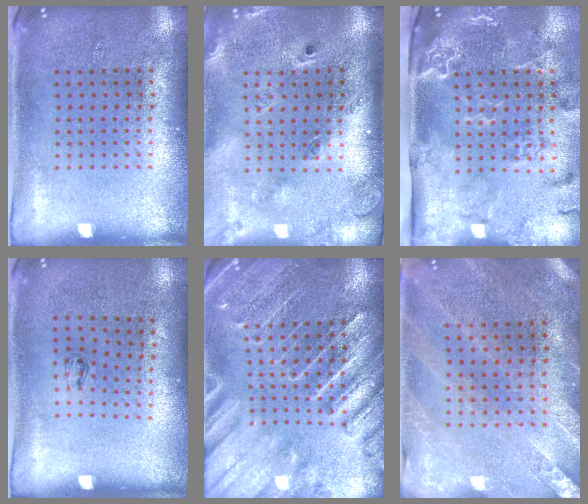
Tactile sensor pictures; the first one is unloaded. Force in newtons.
{"total": 2.5, "press": 1.8, "slide": 1.7}
{"total": 3.1, "press": 2.4, "slide": 1.9}
{"total": 0.6, "press": 0.2, "slide": 0.5}
{"total": 3.2, "press": 3.0, "slide": 1.2}
{"total": 0.5, "press": 0.5, "slide": 0.2}